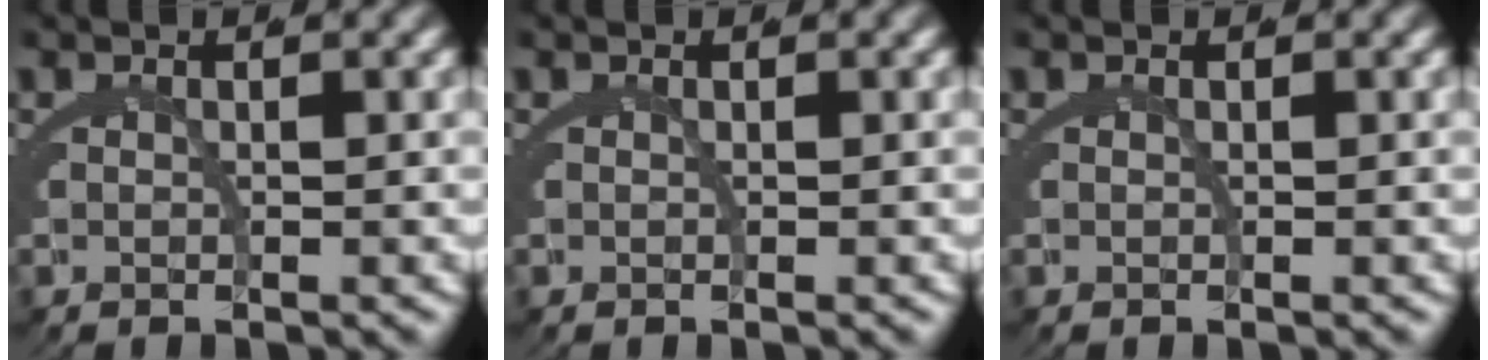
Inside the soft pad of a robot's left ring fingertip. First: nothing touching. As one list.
[{"total": 0.0}, {"total": 0.0}]